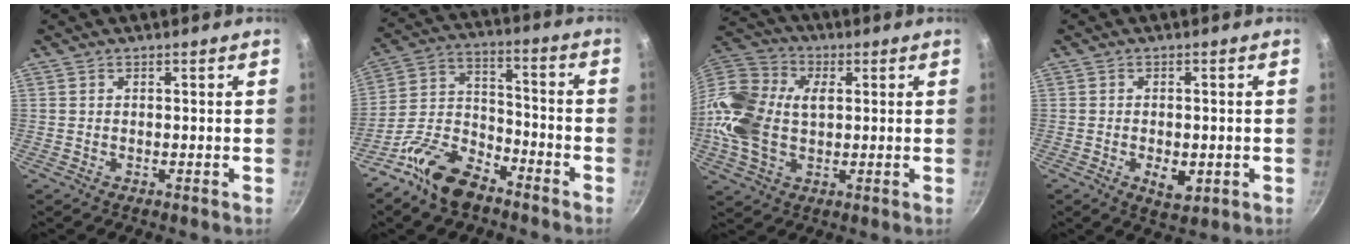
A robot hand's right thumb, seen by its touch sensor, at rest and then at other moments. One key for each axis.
{"total": 13.6, "fx": -9.3, "fy": 6.9, "fz": 7.1, "tx": -0.117, "ty": 0.074, "tz": -0.186}
{"total": 18.2, "fx": 1.0, "fy": 12.6, "fz": 13.1, "tx": -0.264, "ty": 0.023, "tz": 0.003}
{"total": 5.0, "fx": -1.4, "fy": 2.7, "fz": 4.1, "tx": -0.050, "ty": -0.001, "tz": -0.013}